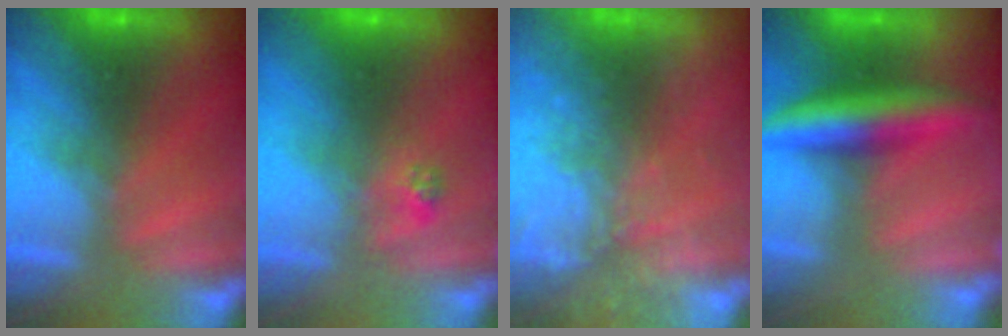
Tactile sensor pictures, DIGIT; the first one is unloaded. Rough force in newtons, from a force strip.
{"total": 2.3}
{"total": 8.4}
{"total": 12.7}